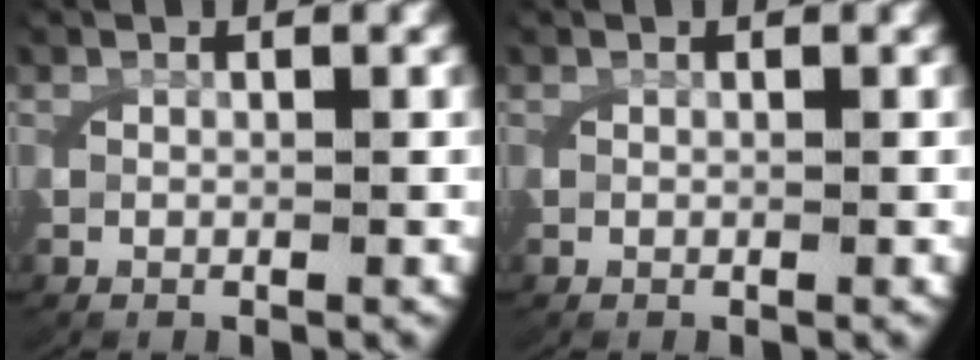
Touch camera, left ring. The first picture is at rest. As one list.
[{"total": 0.0}]